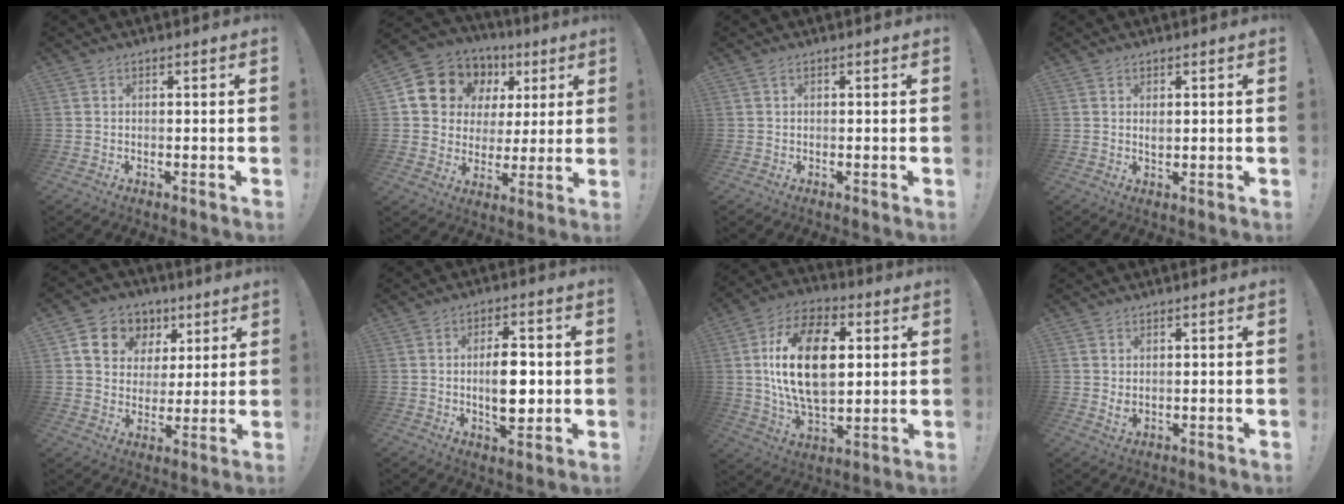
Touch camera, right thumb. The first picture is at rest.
{"total": 11.6, "force": [5.4, 9.7, 3.3], "torque": [-0.053, -0.036, 0.116]}
{"total": 0.7, "force": [0.2, 0.1, 0.6], "torque": [-0.018, 0.003, 0.004]}
{"total": 1.3, "force": [0.5, 0.9, 0.8], "torque": [-0.009, -0.001, 0.007]}
{"total": 11.3, "force": [5.0, 9.4, 3.9], "torque": [-0.056, -0.025, 0.099]}
{"total": 10.2, "force": [-0.4, 5.4, 8.7], "torque": [-0.145, 0.001, -0.010]}
{"total": 22.3, "force": [3.2, 12.7, 18.0], "torque": [-0.331, 0.003, 0.052]}
{"total": 2.1, "force": [0.8, 1.2, 1.6], "torque": [-0.015, -0.005, 0.012]}